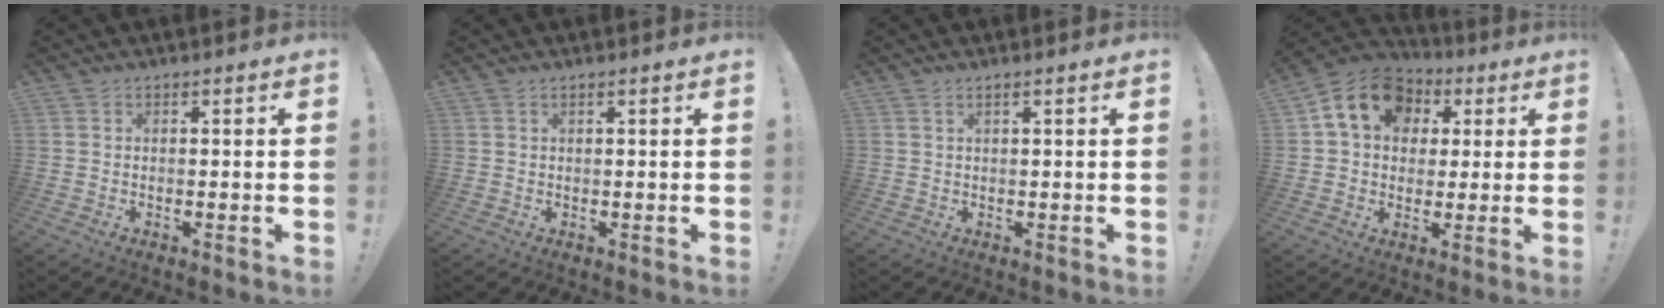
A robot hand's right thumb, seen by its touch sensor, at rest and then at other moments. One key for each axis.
{"total": 1.2, "fx": 0.6, "fy": -0.2, "fz": 1.0, "tx": -0.019, "ty": 0.000, "tz": 0.010}
{"total": 1.6, "fx": 0.8, "fy": -0.2, "fz": 1.4, "tx": -0.026, "ty": -0.001, "tz": 0.014}
{"total": 14.2, "fx": 4.9, "fy": 10.9, "fz": 7.7, "tx": -0.109, "ty": -0.010, "tz": 0.092}